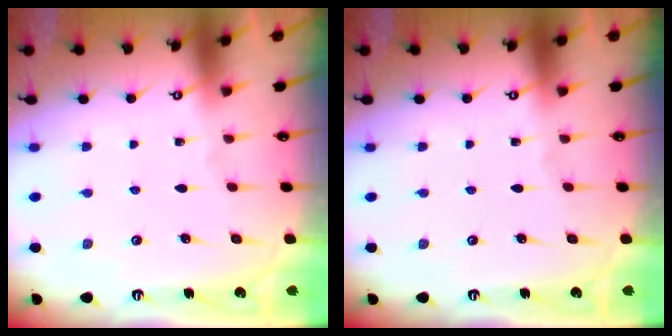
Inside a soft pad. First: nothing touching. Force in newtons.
{"total": 0.0}